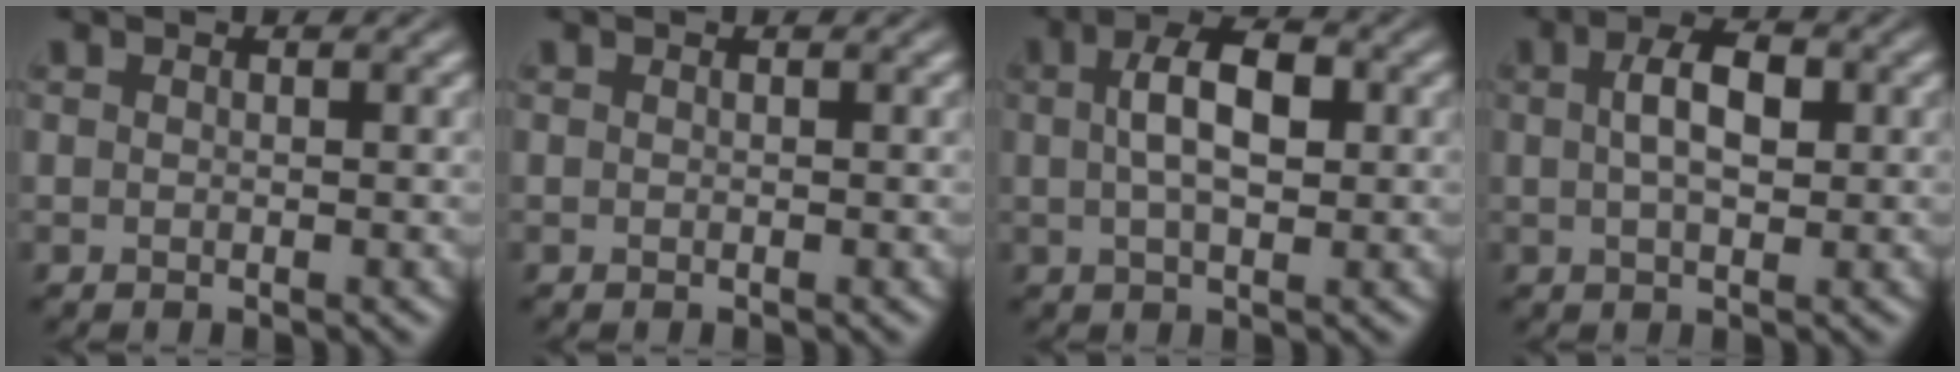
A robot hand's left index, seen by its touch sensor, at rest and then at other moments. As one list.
[{"total": 0.0}, {"total": 5.3, "force": [0.8, 2.5, 4.5], "torque": [-0.083, 0.009, 0.010]}, {"total": 4.2, "force": [0.7, 2.1, 3.6], "torque": [-0.069, 0.006, 0.009]}]